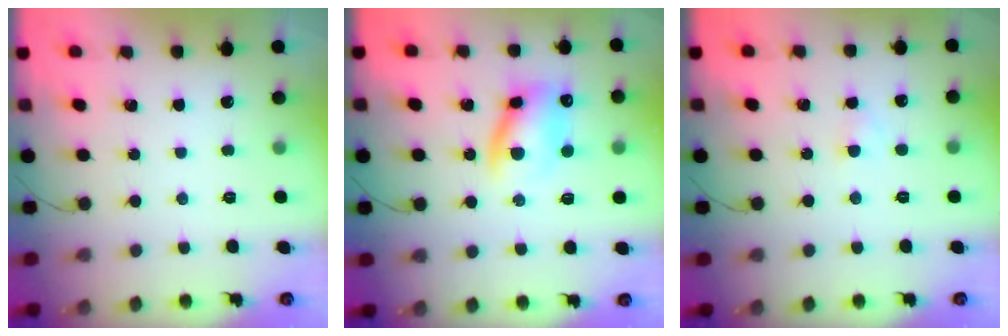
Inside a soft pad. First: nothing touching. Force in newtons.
{"total": 12.2, "press": 11.9, "slide": 2.4}
{"total": 1.8, "press": 1.6, "slide": 0.9}